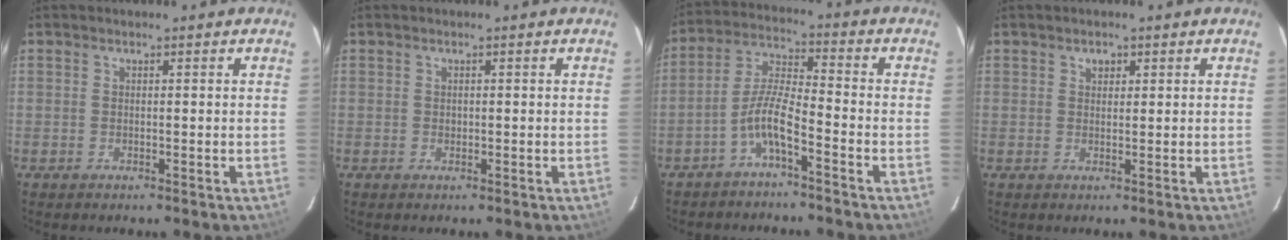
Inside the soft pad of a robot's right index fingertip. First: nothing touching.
{"total": 0.6, "force": [0.0, 0.6, 0.1], "torque": [0.001, 0.001, 0.002]}
{"total": 7.2, "force": [-4.3, 1.1, 5.7], "torque": [-0.131, 0.016, -0.086]}
{"total": 1.5, "force": [0.7, 1.2, 0.5], "torque": [-0.005, 0.006, 0.012]}